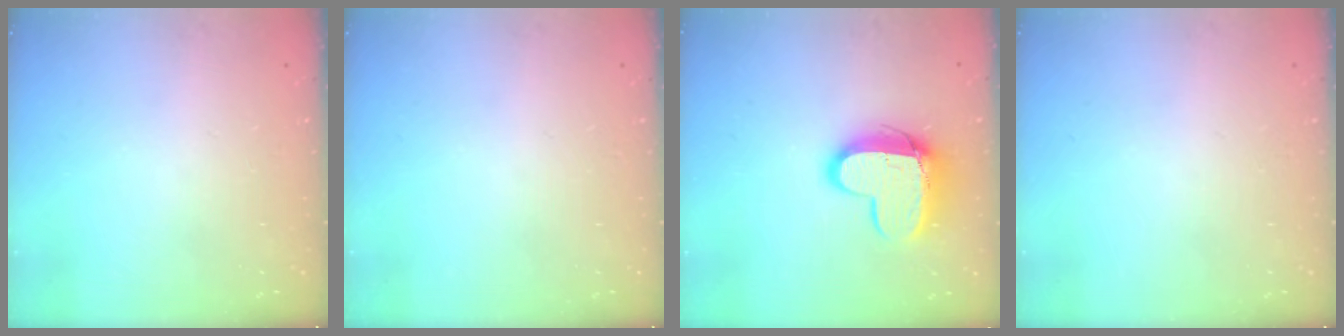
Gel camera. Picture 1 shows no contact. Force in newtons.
{"total": 0.0}
{"total": 13.2, "press": 13.2, "slide": 1.2}
{"total": 0.0}